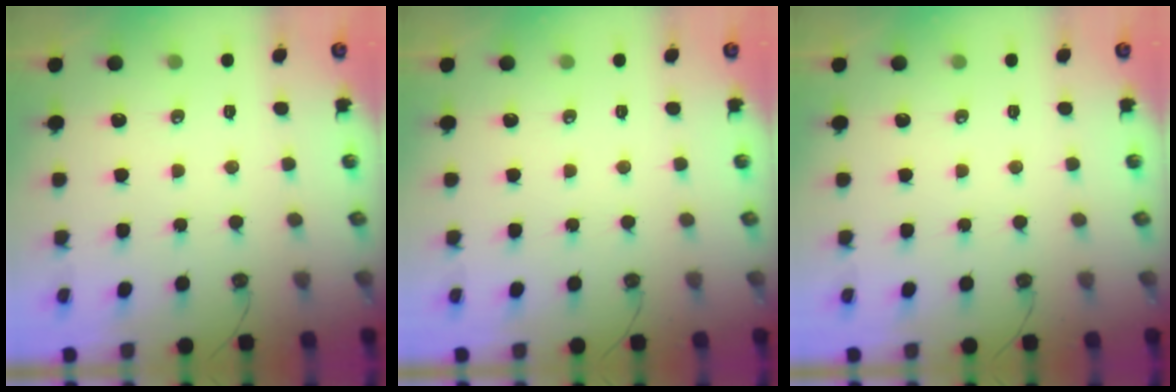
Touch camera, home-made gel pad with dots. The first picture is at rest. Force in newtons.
{"total": 0.0}
{"total": 0.0}